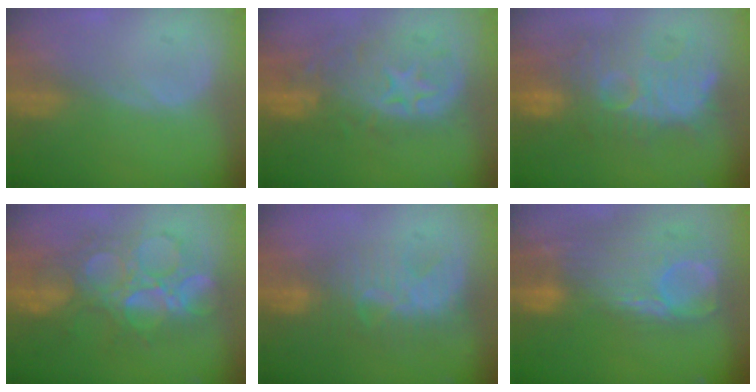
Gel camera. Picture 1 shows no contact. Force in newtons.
{"total": 11.1, "press": 9.8, "slide": 5.1}
{"total": 11.7, "press": 11.5, "slide": 2.4}
{"total": 10.3, "press": 10.2, "slide": 0.6}
{"total": 8.6, "press": 7.5, "slide": 4.0}
{"total": 12.7, "press": 10.7, "slide": 6.8}